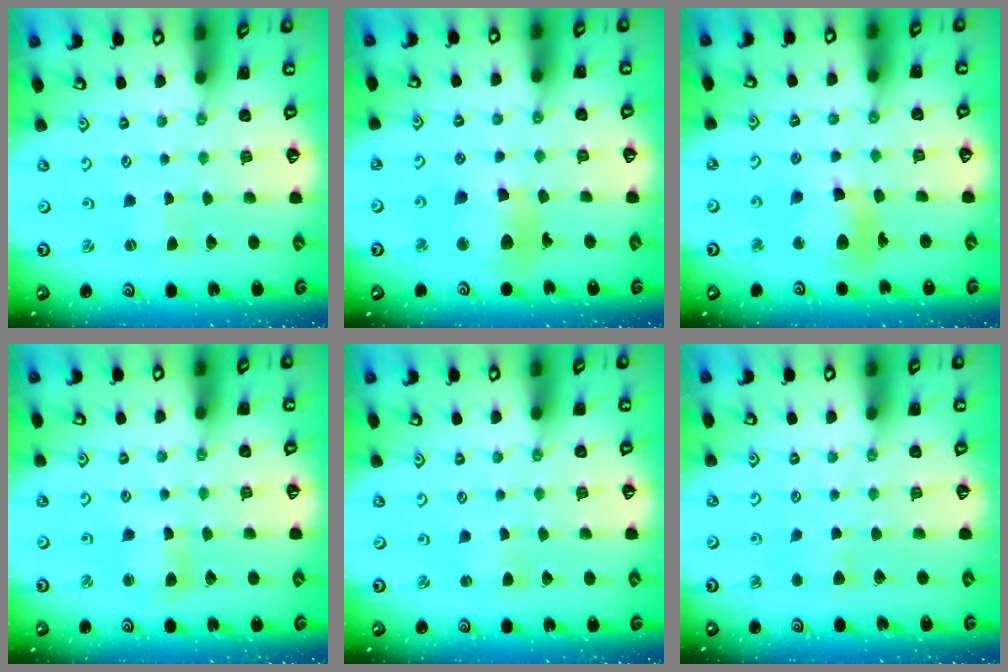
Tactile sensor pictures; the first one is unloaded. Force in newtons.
{"total": 12.6, "press": 12.5, "slide": 1.8}
{"total": 13.3, "press": 13.2, "slide": 1.8}
{"total": 4.2, "press": 4.1, "slide": 0.5}
{"total": 1.9, "press": 1.9, "slide": 0.4}
{"total": 4.1, "press": 4.1, "slide": 0.5}